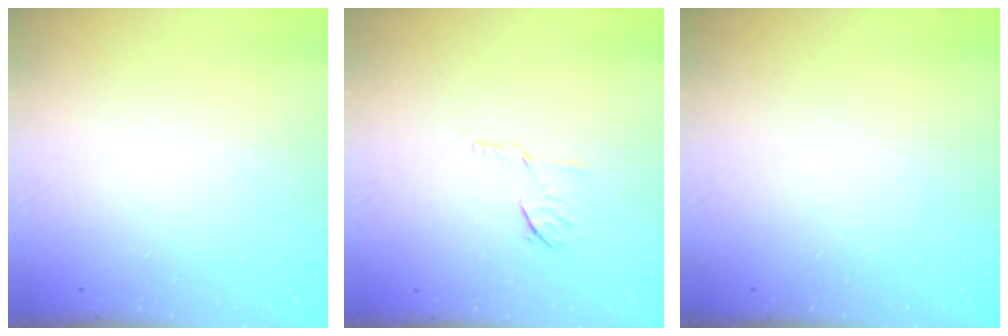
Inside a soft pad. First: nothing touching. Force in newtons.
{"total": 5.9, "press": 5.9, "slide": 1.0}
{"total": 0.0}